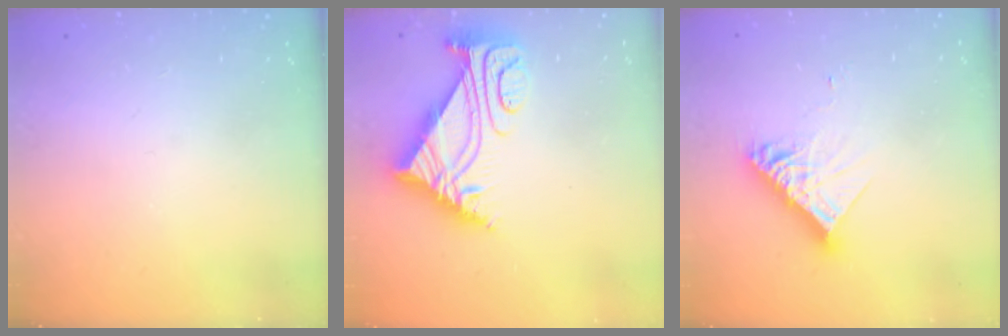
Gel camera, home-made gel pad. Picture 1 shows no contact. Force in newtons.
{"total": 8.4, "press": 8.3, "slide": 0.8}
{"total": 12.1, "press": 12.0, "slide": 1.1}